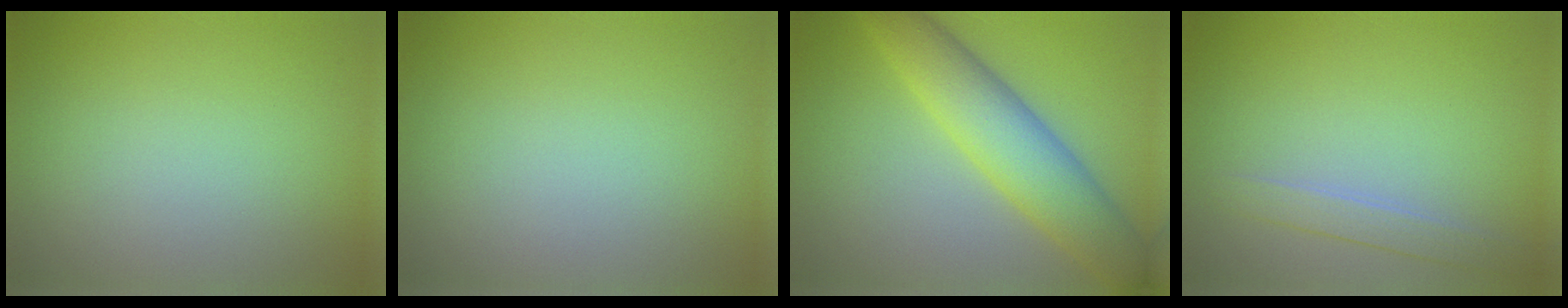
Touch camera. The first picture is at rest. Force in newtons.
{"total": 0.0}
{"total": 6.8, "press": 6.8, "slide": 0.2}
{"total": 1.8, "press": 1.8, "slide": 0.1}